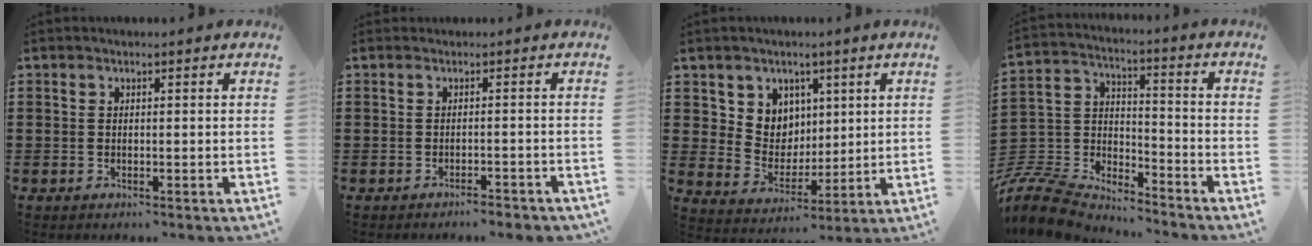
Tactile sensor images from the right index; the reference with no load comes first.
{"total": 1.2, "force": [-1.2, 0.1, 0.2], "torque": [-0.011, 0.001, -0.024]}
{"total": 6.4, "force": [3.3, 5.5, 0.1], "torque": [-0.034, -0.014, 0.061]}
{"total": 8.6, "force": [-8.1, 2.3, 1.8], "torque": [-0.073, -0.004, -0.170]}